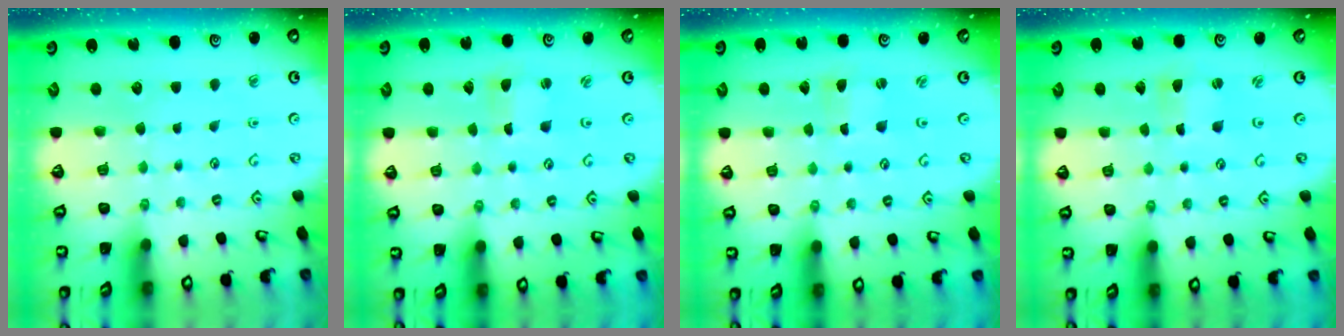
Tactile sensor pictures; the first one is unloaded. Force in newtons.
{"total": 1.0, "press": 1.0, "slide": 0.2}
{"total": 0.0}
{"total": 0.6, "press": 0.6, "slide": 0.1}